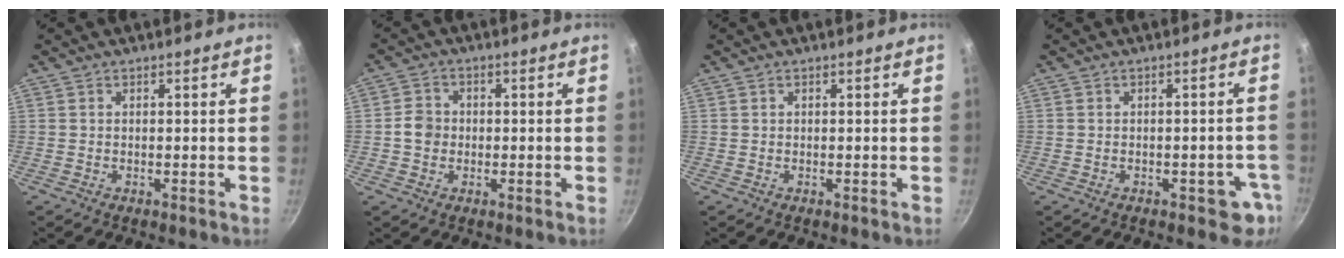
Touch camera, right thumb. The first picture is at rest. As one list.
[{"total": 3.8, "force": [-0.6, 3.3, 1.7], "torque": [-0.016, 0.013, -0.017]}, {"total": 0.0}, {"total": 4.9, "force": [-2.1, 2.7, 3.4], "torque": [-0.008, 0.021, -0.018]}]